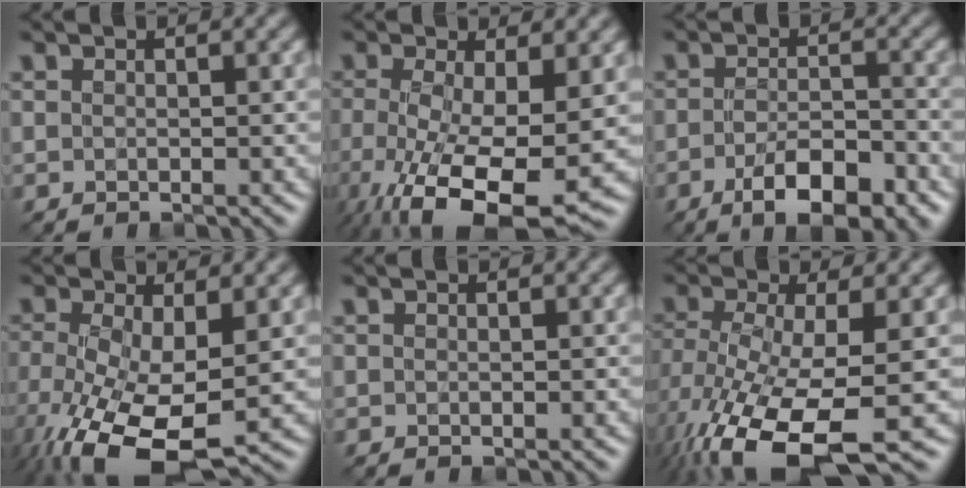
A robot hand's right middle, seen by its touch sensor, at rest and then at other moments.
{"total": 12.0, "force": [-4.2, 4.3, 10.4], "torque": [-0.186, -0.032, -0.063]}
{"total": 6.7, "force": [-3.7, 2.3, 5.1], "torque": [-0.084, -0.002, -0.058]}
{"total": 11.7, "force": [-3.7, 5.4, 9.7], "torque": [-0.203, -0.039, -0.051]}
{"total": 0.0}
{"total": 11.6, "force": [-4.6, 4.6, 9.6], "torque": [-0.203, -0.028, -0.073]}